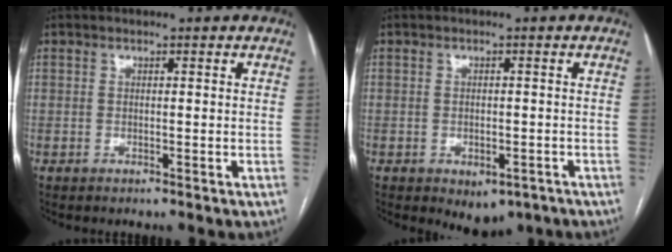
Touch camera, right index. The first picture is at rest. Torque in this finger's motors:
{"motor_torque": [0.85, -0.62, 0.29, 0.03]}